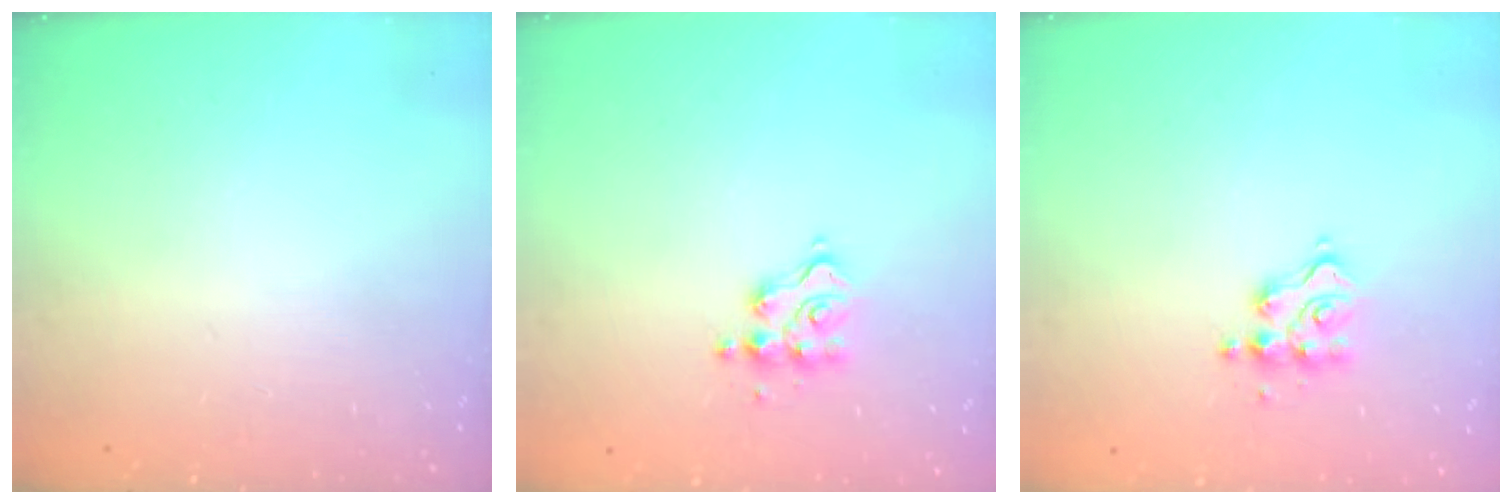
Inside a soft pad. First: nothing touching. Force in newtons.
{"total": 5.7, "press": 5.7, "slide": 0.3}
{"total": 5.7, "press": 5.7, "slide": 0.3}